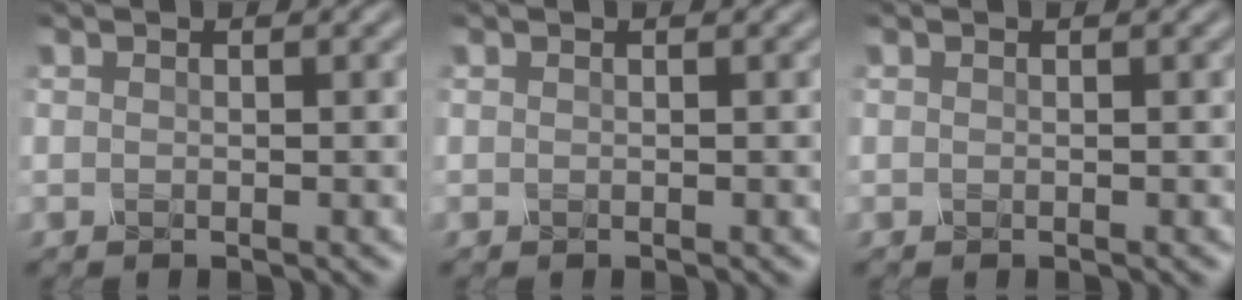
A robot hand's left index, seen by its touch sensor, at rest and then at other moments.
{"total": 0.0}
{"total": 0.0}